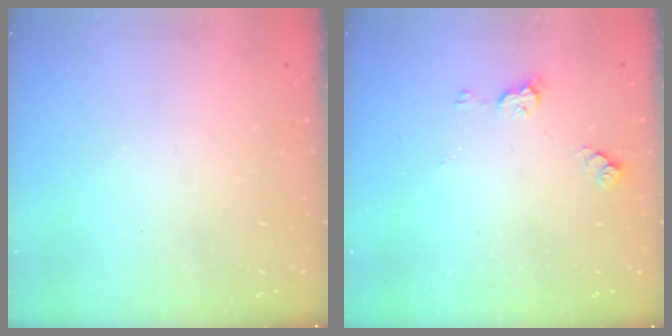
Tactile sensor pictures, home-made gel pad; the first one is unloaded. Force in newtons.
{"total": 5.1, "press": 5.0, "slide": 0.6}